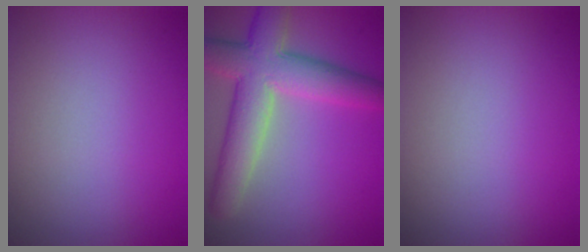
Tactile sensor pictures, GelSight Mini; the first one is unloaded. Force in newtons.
{"total": 7.9, "press": 7.9, "slide": 0.5}
{"total": 0.0}